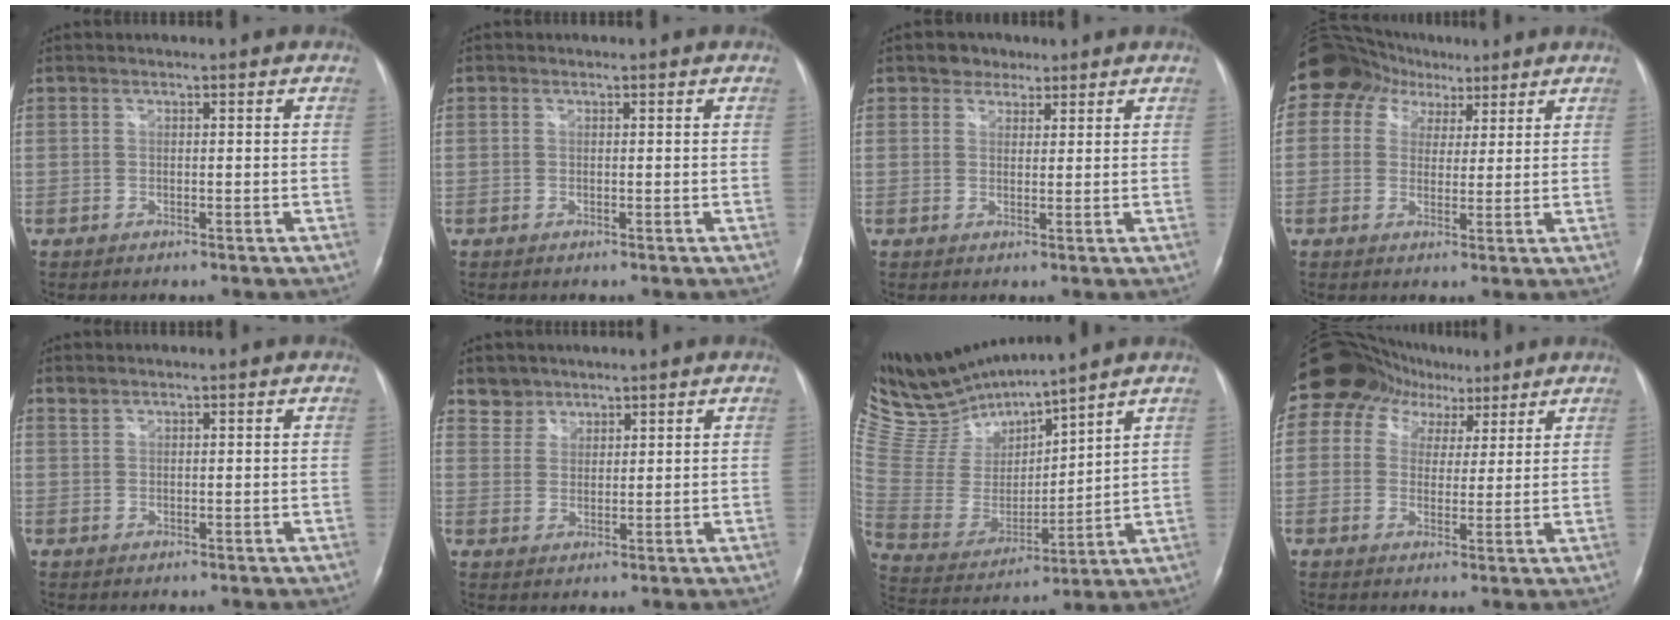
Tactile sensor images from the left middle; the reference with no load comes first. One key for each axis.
{"total": 0.0}
{"total": 3.0, "fx": 2.0, "fy": 2.2, "fz": 0.5, "tx": -0.007, "ty": 0.008, "tz": 0.027}
{"total": 11.4, "fx": 5.7, "fy": 9.3, "fz": 3.3, "tx": -0.077, "ty": 0.053, "tz": 0.097}
{"total": 0.8, "fx": 0.8, "fy": 0.2, "fz": 0.1, "tx": -0.006, "ty": 0.005, "tz": 0.018}
{"total": 3.5, "fx": 2.8, "fy": 2.1, "fz": -0.6, "tx": 0.019, "ty": 0.004, "tz": 0.049}
{"total": 14.0, "fx": 13.5, "fy": 0.6, "fz": 3.6, "tx": -0.093, "ty": -0.005, "tz": 0.282}
{"total": 10.2, "fx": 5.9, "fy": 7.8, "fz": 2.9, "tx": -0.045, "ty": 0.047, "tz": 0.095}